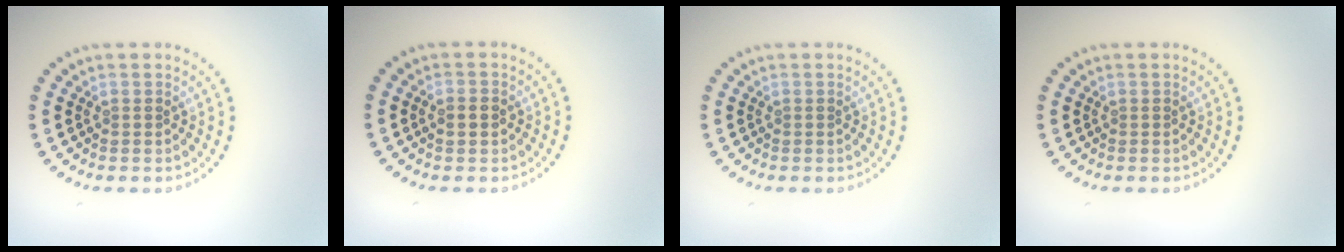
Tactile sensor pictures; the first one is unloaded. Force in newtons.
{"total": 2.1, "press": 2.0, "slide": 0.2}
{"total": 0.0}
{"total": 0.0}